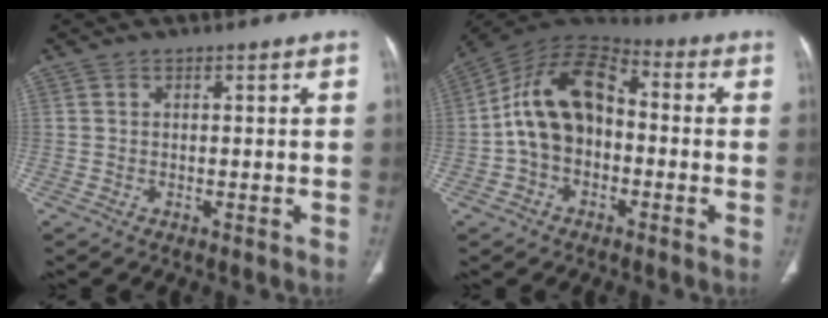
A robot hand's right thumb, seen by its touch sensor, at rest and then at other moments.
{"total": 14.2, "force": [-1.2, 9.6, 10.4], "torque": [-0.173, 0.043, -0.034]}